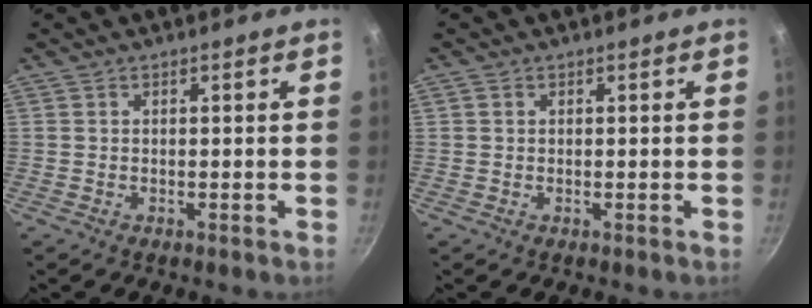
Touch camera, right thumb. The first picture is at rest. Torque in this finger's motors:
{"motor_torque": [0.02, -0.24, -0.33, -0.02, -0.03]}